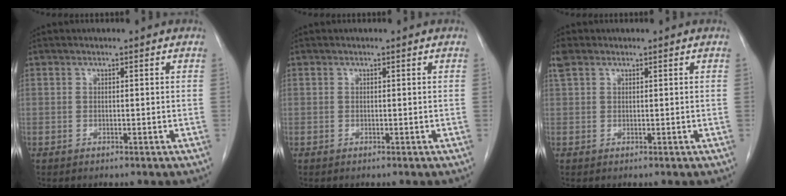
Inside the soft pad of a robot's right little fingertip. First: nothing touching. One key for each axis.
{"total": 0.0}
{"total": 2.0, "fx": 1.3, "fy": 1.2, "fz": 1.0, "tx": -0.028, "ty": 0.022, "tz": 0.029}